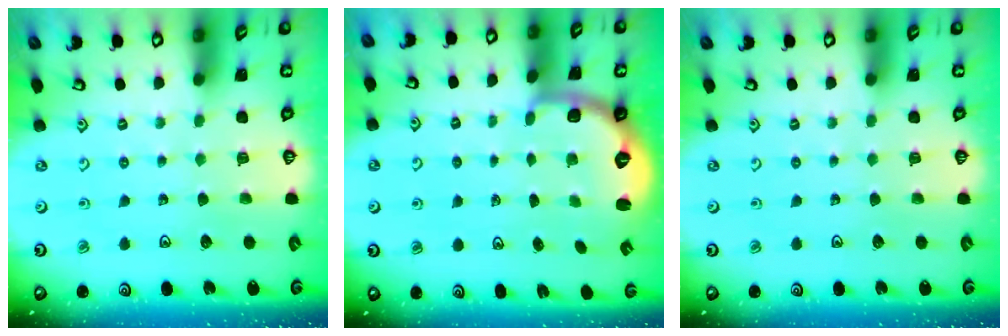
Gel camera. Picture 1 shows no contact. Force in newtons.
{"total": 2.6, "press": 1.6, "slide": 2.1}
{"total": 0.0}